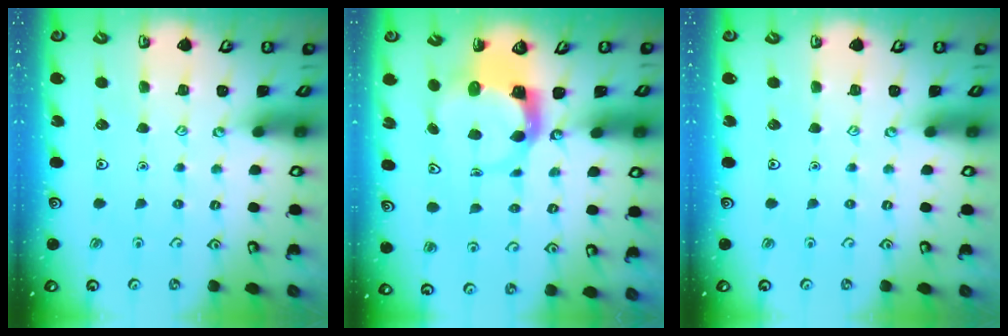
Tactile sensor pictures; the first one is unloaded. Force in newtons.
{"total": 3.9, "press": 3.9, "slide": 0.6}
{"total": 0.0}